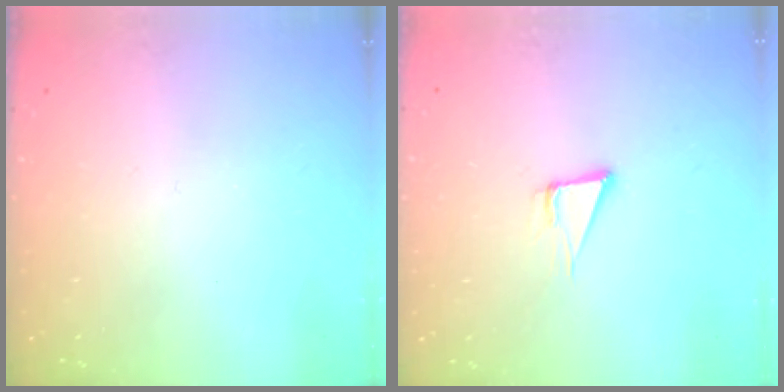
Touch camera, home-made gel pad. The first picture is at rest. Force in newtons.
{"total": 3.8, "press": 1.9, "slide": 3.3}